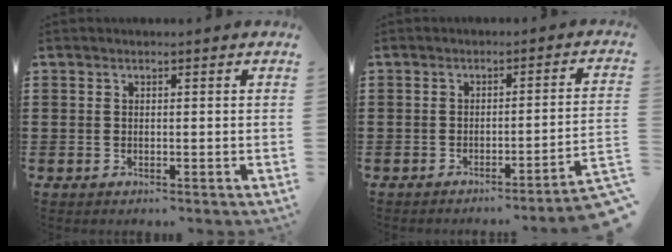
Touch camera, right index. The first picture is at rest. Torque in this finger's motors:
{"motor_torque": [1.07, -1.07, 0.23, 0.05]}